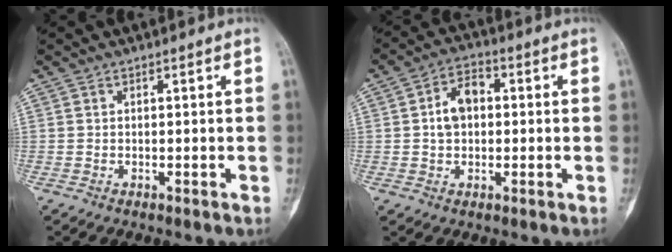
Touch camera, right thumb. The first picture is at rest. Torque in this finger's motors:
{"motor_torque": [0.48, 0.61, 0.33, -0.28, 0.00]}